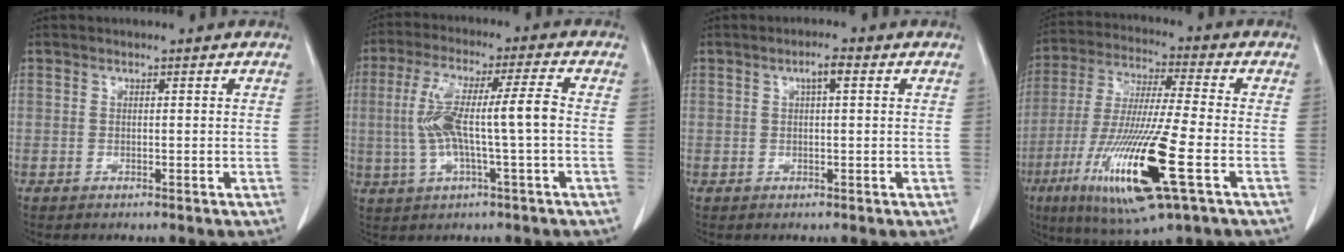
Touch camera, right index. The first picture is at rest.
{"total": 10.6, "force": [-0.4, 0.8, 10.5], "torque": [-0.208, 0.024, -0.005]}
{"total": 2.3, "force": [0.8, 0.3, 2.1], "torque": [-0.036, 0.006, 0.012]}
{"total": 18.7, "force": [-6.8, 1.1, 17.4], "torque": [-0.367, -0.040, -0.121]}